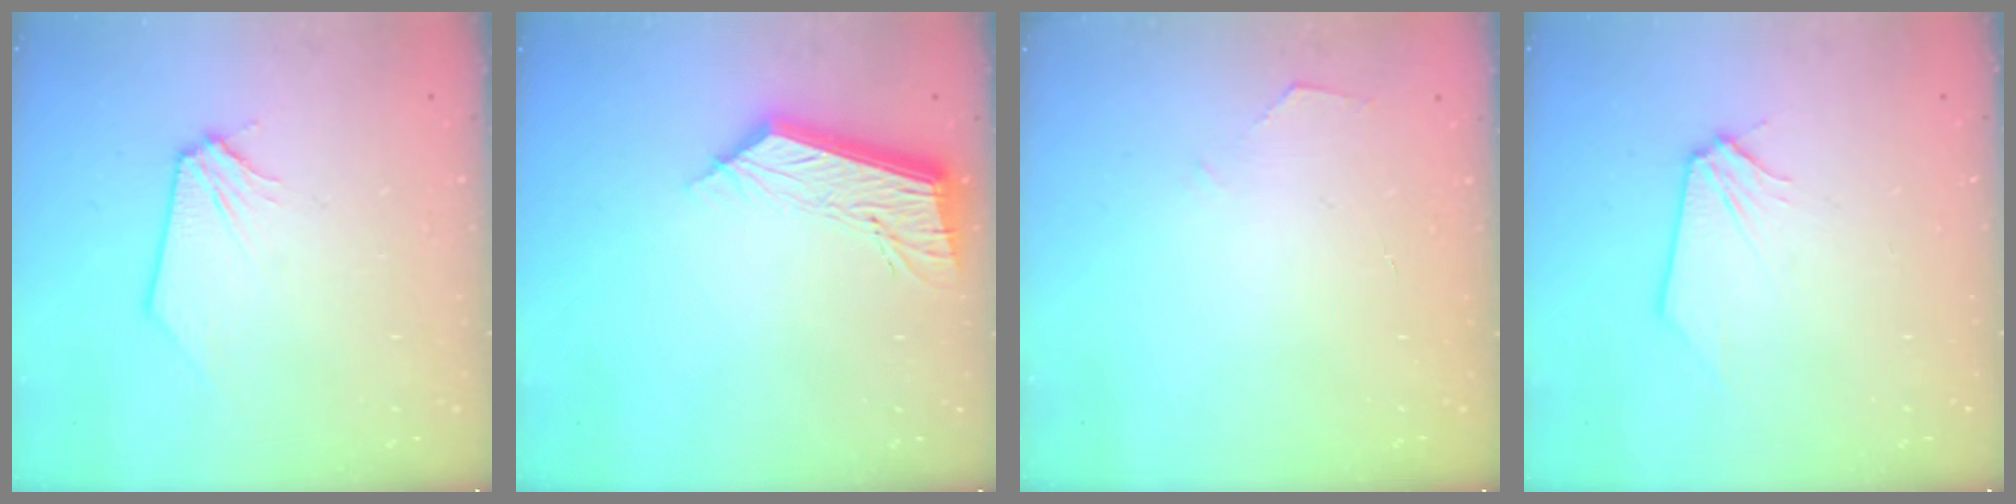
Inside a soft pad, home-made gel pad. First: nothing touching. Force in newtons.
{"total": 12.1, "press": 12.1, "slide": 0.4}
{"total": 2.2, "press": 2.2, "slide": 0.3}
{"total": 0.0}